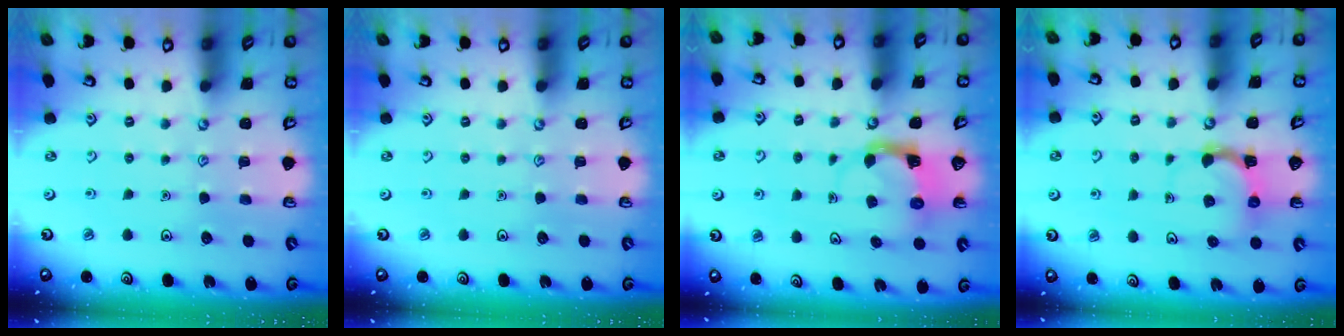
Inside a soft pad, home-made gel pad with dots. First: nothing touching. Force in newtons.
{"total": 0.0}
{"total": 4.0, "press": 3.9, "slide": 0.7}
{"total": 4.5, "press": 4.4, "slide": 0.7}